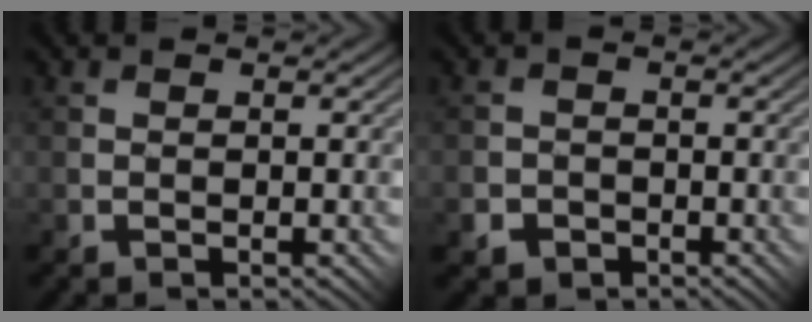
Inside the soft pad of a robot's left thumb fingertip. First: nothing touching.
{"total": 2.8, "force": [-1.4, 2.4, 0.4], "torque": [0.006, 0.001, -0.032]}